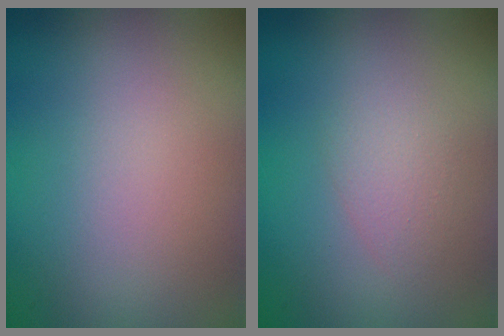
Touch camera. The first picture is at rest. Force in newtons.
{"total": 1.4, "press": 1.4, "slide": 0.0}